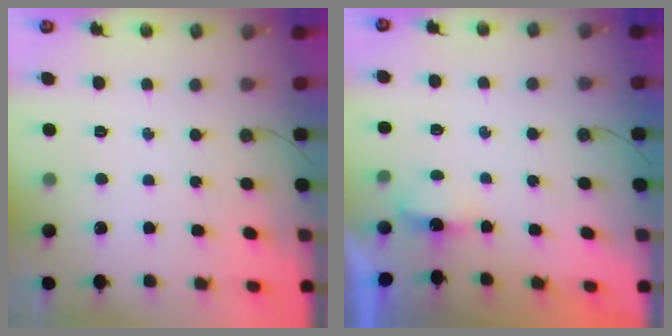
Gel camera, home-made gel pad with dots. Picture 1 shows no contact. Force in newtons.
{"total": 2.9, "press": 2.8, "slide": 0.6}